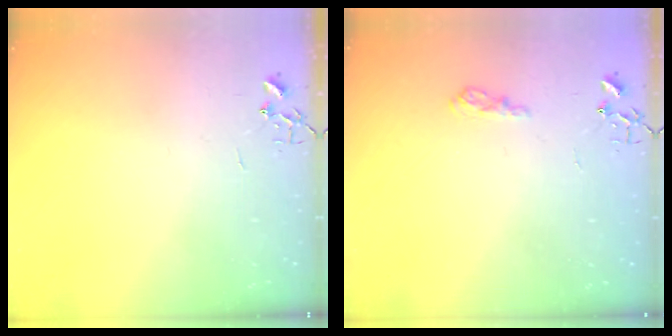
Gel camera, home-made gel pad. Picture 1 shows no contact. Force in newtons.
{"total": 9.8, "press": 9.7, "slide": 1.0}